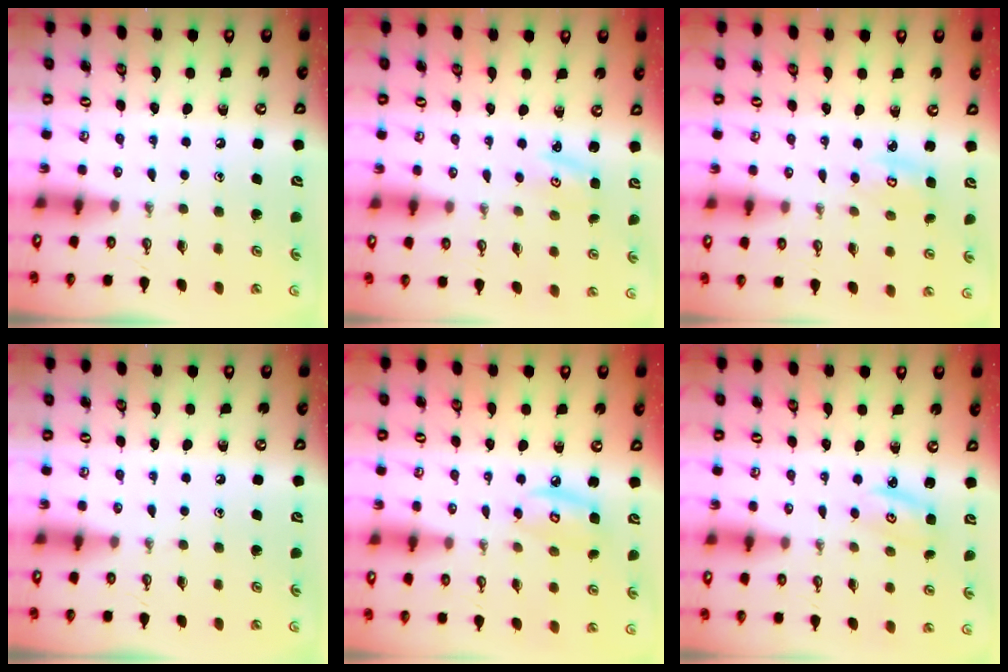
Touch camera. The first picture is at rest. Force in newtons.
{"total": 2.0, "press": 2.0, "slide": 0.3}
{"total": 4.0, "press": 4.0, "slide": 0.2}
{"total": 0.0}
{"total": 6.6, "press": 6.6, "slide": 0.5}
{"total": 2.2, "press": 2.2, "slide": 0.2}